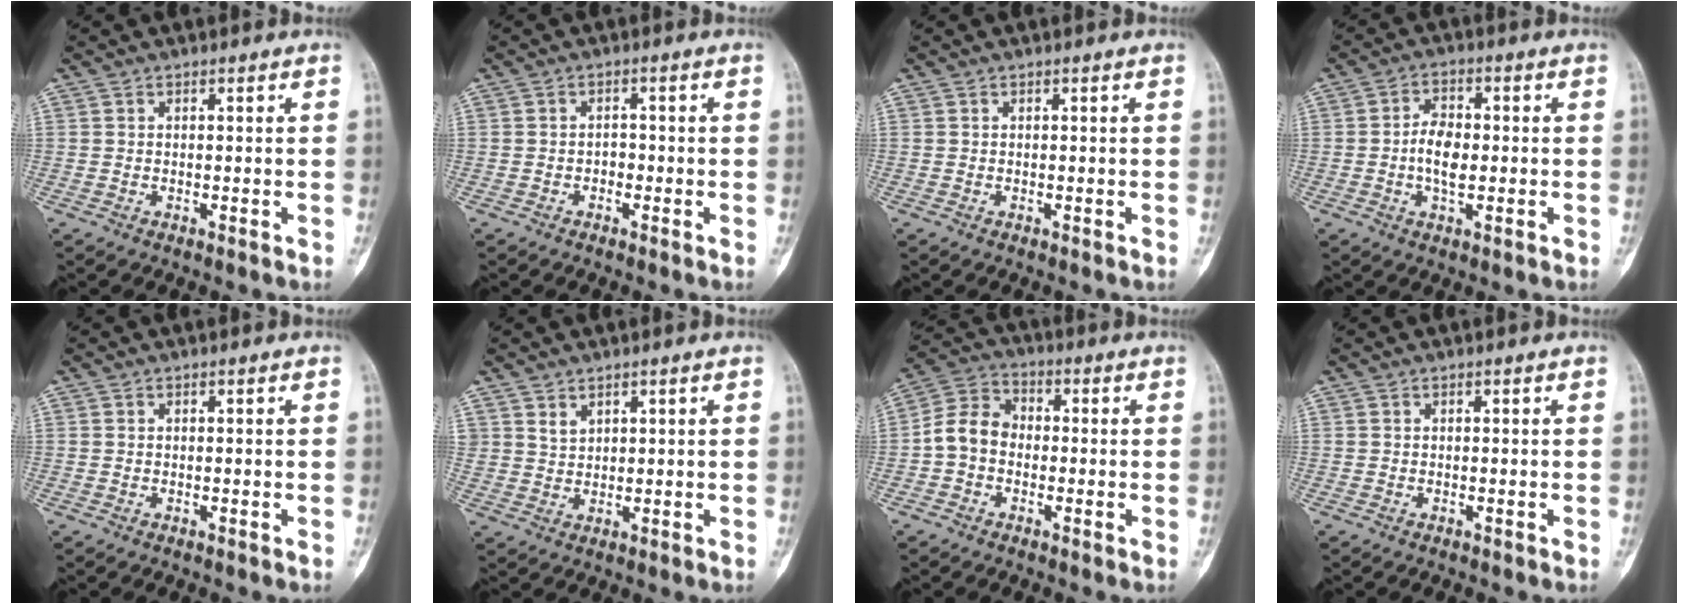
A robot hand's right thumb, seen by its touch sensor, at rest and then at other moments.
{"total": 1.5, "force": [-0.7, 1.1, 0.7], "torque": [0.004, 0.008, -0.017]}
{"total": 0.0}
{"total": 6.2, "force": [-0.6, 3.3, 5.2], "torque": [-0.091, 0.007, -0.015]}
{"total": 0.0}
{"total": 2.2, "force": [1.6, 1.4, 0.6], "torque": [0.000, -0.015, 0.033]}
{"total": 7.7, "force": [-1.2, 6.1, 4.5], "torque": [-0.071, 0.030, -0.039]}
{"total": 0.0}